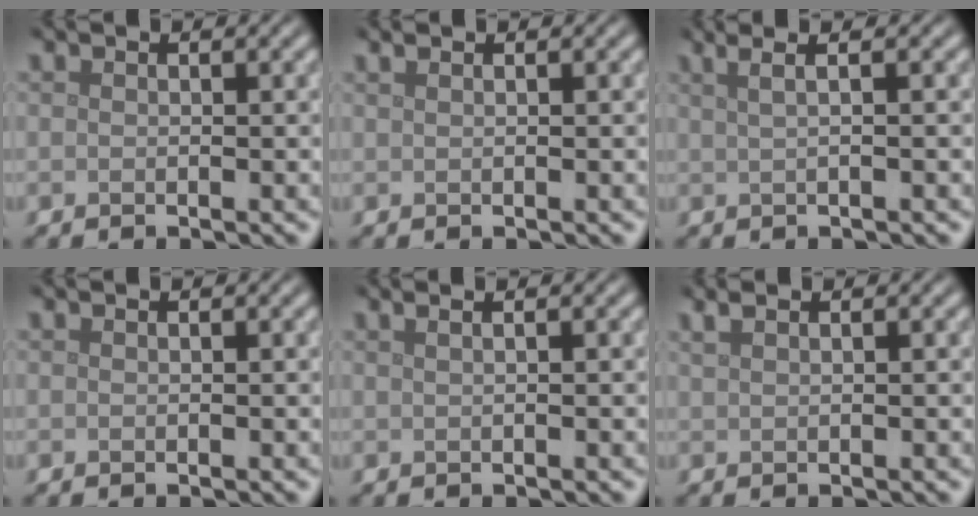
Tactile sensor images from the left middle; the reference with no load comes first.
{"total": 0.9, "force": [0.6, 0.4, 0.5], "torque": [-0.009, 0.002, 0.006]}
{"total": 4.9, "force": [2.4, 2.4, 3.6], "torque": [-0.030, 0.035, 0.003]}
{"total": 0.0}
{"total": 2.7, "force": [1.3, 1.4, 1.8], "torque": [-0.008, 0.014, -0.008]}
{"total": 1.3, "force": [0.9, 0.4, 0.8], "torque": [-0.016, 0.004, 0.014]}